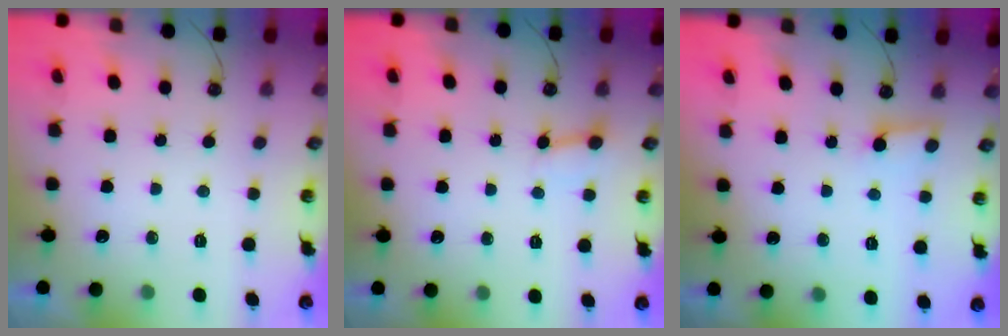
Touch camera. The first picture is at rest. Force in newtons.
{"total": 2.5, "press": 2.5, "slide": 0.2}
{"total": 3.5, "press": 3.5, "slide": 0.5}